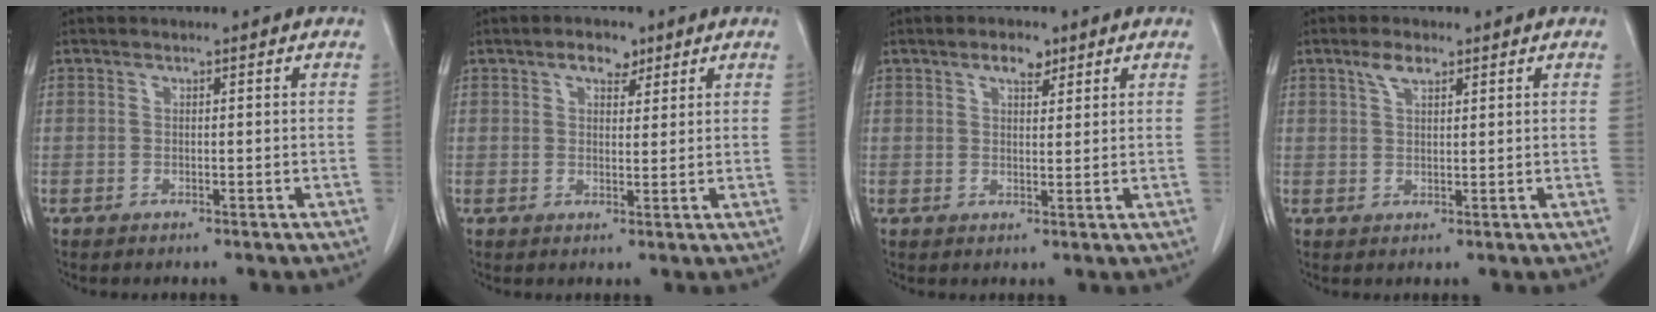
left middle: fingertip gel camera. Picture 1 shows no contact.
{"total": 3.4, "force": [2.2, 1.8, 1.9], "torque": [-0.032, 0.007, 0.035]}
{"total": 3.1, "force": [2.0, 1.3, 1.9], "torque": [-0.034, 0.002, 0.033]}
{"total": 2.9, "force": [1.8, 1.1, 1.9], "torque": [-0.044, 0.006, 0.038]}